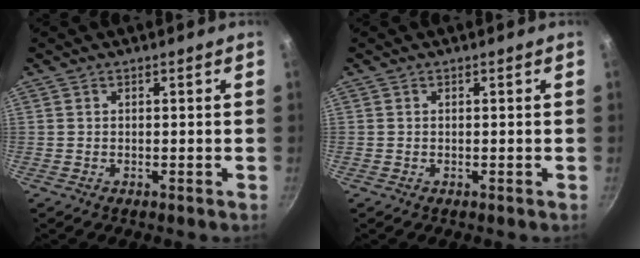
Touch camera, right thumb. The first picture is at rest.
{"total": 0.0}